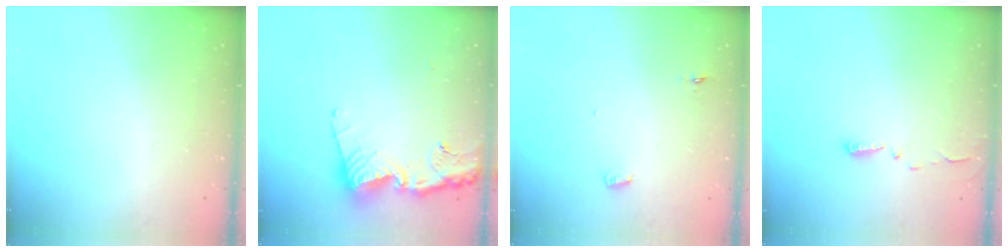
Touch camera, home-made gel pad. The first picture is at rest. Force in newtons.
{"total": 14.4, "press": 14.3, "slide": 1.9}
{"total": 3.0, "press": 2.8, "slide": 0.9}
{"total": 3.0, "press": 2.9, "slide": 0.3}